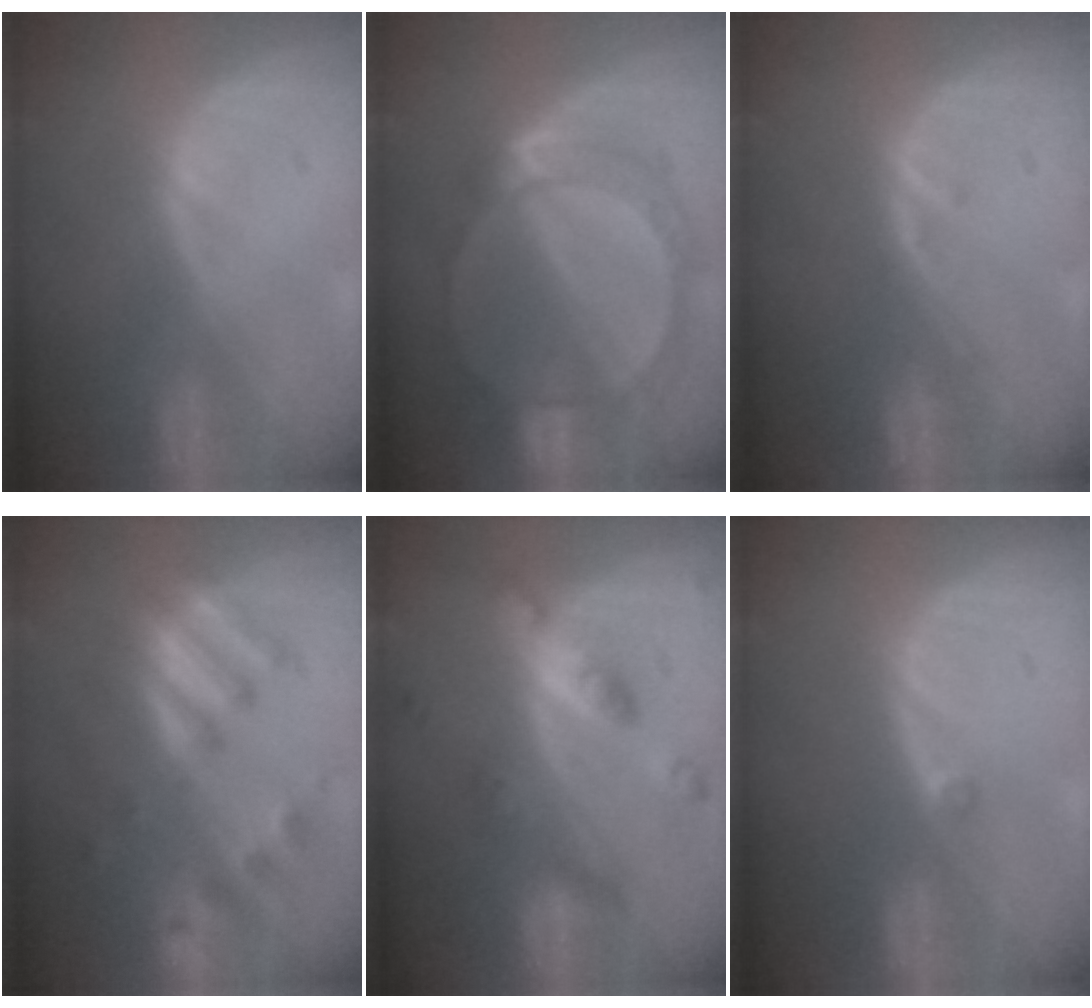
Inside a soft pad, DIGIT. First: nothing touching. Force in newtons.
{"total": 8.2, "press": 7.6, "slide": 3.2}
{"total": 0.8, "press": 0.8, "slide": 0.1}
{"total": 8.8, "press": 8.1, "slide": 3.3}
{"total": 7.4, "press": 7.3, "slide": 0.5}
{"total": 1.0, "press": 0.8, "slide": 0.5}